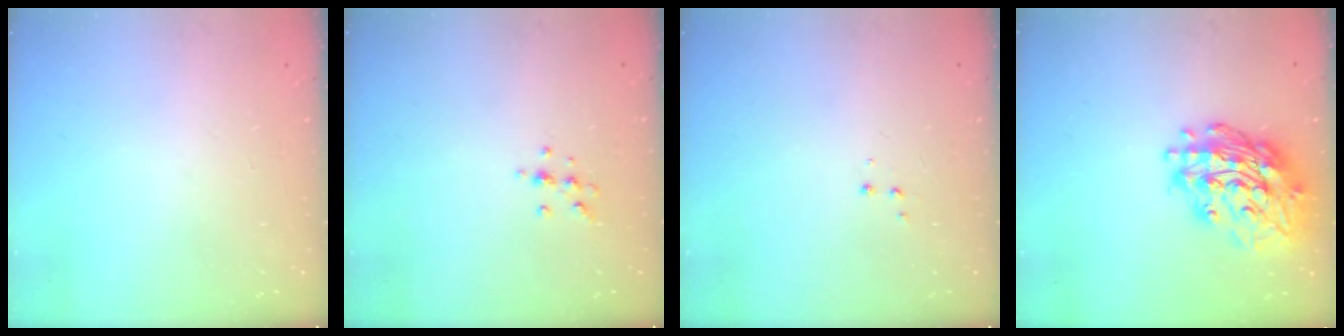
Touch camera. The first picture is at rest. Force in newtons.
{"total": 6.0, "press": 5.6, "slide": 2.0}
{"total": 3.4, "press": 3.3, "slide": 0.6}
{"total": 20.7, "press": 20.6, "slide": 1.9}